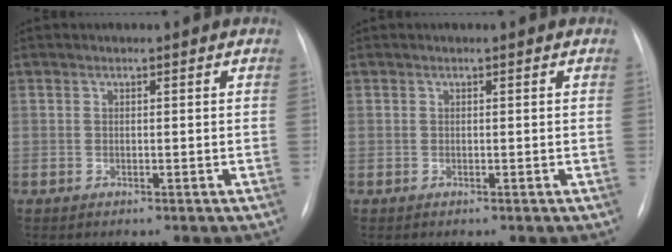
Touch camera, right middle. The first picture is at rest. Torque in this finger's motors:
{"motor_torque": [0.00, 0.00, 0.01, 0.00]}